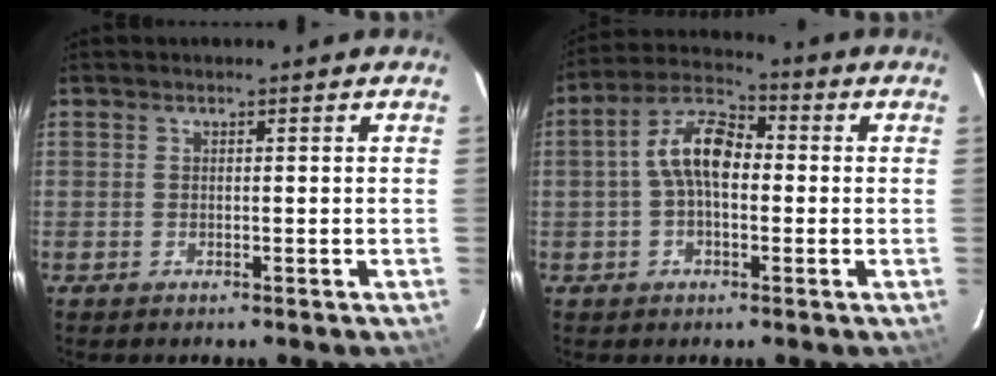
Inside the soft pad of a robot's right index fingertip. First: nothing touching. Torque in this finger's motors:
{"motor_torque": [1.83, -0.04, 0.81, 0.21]}